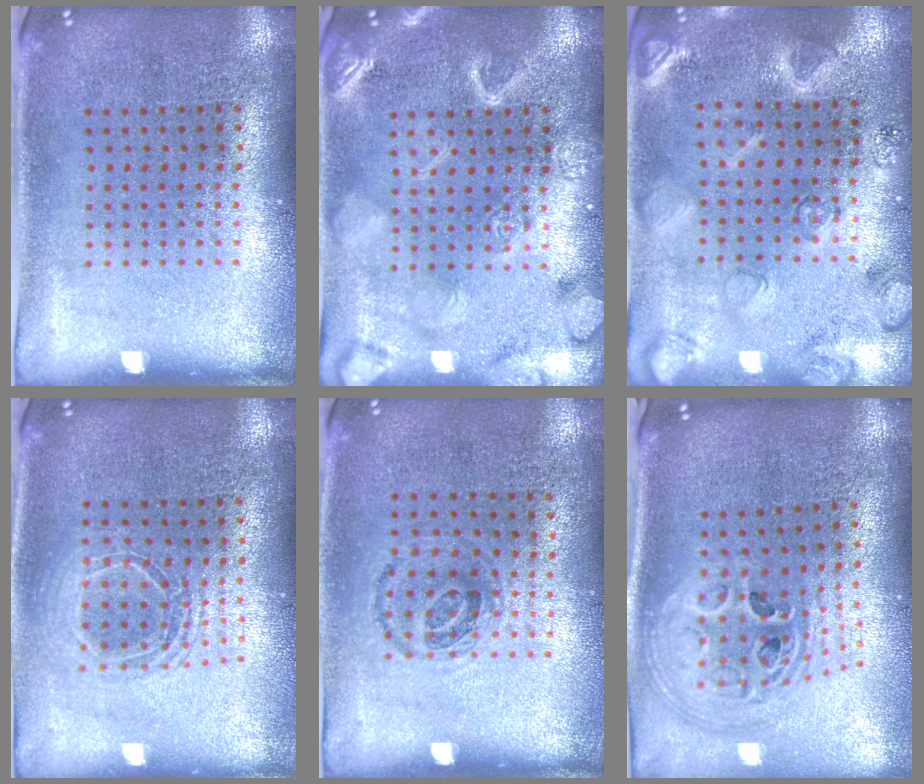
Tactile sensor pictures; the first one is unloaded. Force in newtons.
{"total": 4.5, "press": 4.4, "slide": 0.6}
{"total": 2.5, "press": 2.5, "slide": 0.1}
{"total": 1.6, "press": 1.4, "slide": 0.8}
{"total": 0.9, "press": 0.7, "slide": 0.5}
{"total": 2.6, "press": 1.9, "slide": 1.8}